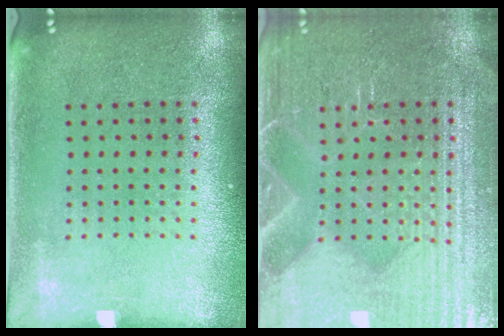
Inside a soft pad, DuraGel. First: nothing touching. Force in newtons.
{"total": 4.7, "press": 4.5, "slide": 1.1}